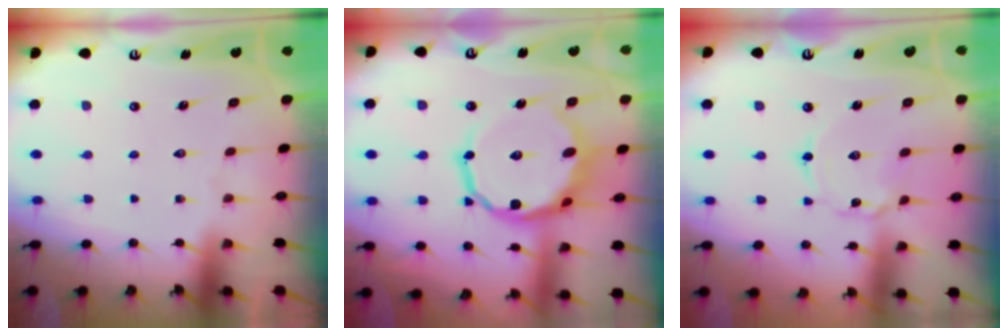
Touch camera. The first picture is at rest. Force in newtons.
{"total": 12.9, "press": 12.4, "slide": 3.4}
{"total": 2.0, "press": 2.0, "slide": 0.2}